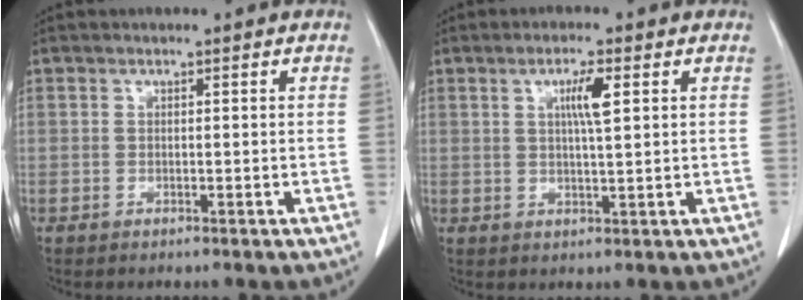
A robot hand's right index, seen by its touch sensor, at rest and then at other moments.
{"total": 4.2, "force": [1.4, 0.3, 4.0], "torque": [-0.069, -0.001, 0.023]}